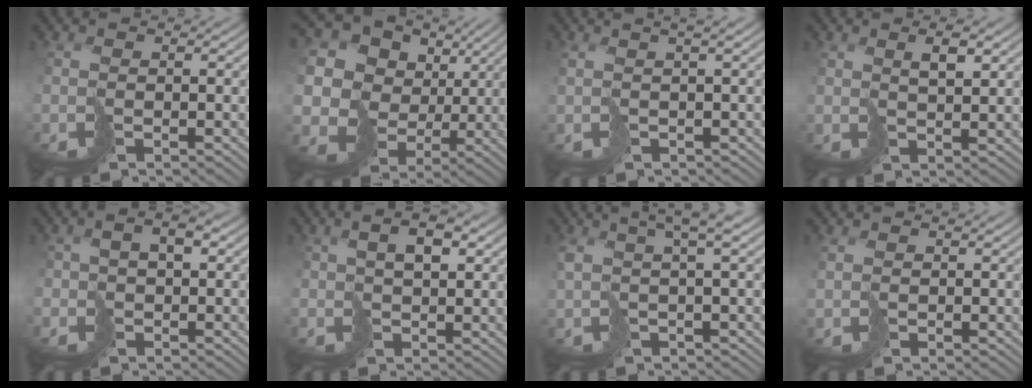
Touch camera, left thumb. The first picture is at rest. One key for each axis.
{"total": 17.1, "fx": 5.5, "fy": 14.3, "fz": 7.6, "tx": -0.232, "ty": 0.028, "tz": 0.121}
{"total": 4.2, "fx": 1.0, "fy": 1.1, "fz": 3.9, "tx": -0.043, "ty": 0.012, "tz": 0.017}
{"total": 3.0, "fx": 2.1, "fy": 0.5, "fz": 2.0, "tx": -0.035, "ty": 0.002, "tz": 0.043}
{"total": 4.0, "fx": -0.1, "fy": 2.8, "fz": 2.9, "tx": -0.061, "ty": 0.005, "tz": -0.006}
{"total": 4.2, "fx": 1.6, "fy": 2.1, "fz": 3.3, "tx": -0.064, "ty": 0.005, "tz": 0.029}
{"total": 5.6, "fx": 1.7, "fy": 1.3, "fz": 5.2, "tx": -0.076, "ty": 0.014, "tz": 0.027}
{"total": 0.7, "fx": 0.5, "fy": 0.4, "fz": -0.2, "tx": 0.003, "ty": 0.001, "tz": 0.014}